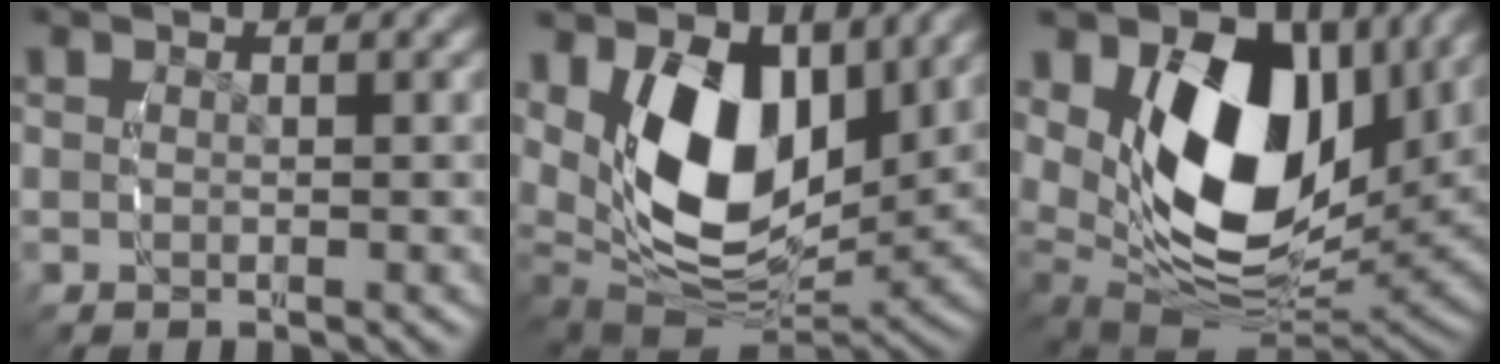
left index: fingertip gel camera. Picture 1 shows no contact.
{"total": 12.2, "force": [1.3, 8.6, 8.5], "torque": [-0.193, -0.048, 0.040]}
{"total": 16.0, "force": [2.5, 11.2, 11.2], "torque": [-0.224, -0.038, 0.045]}